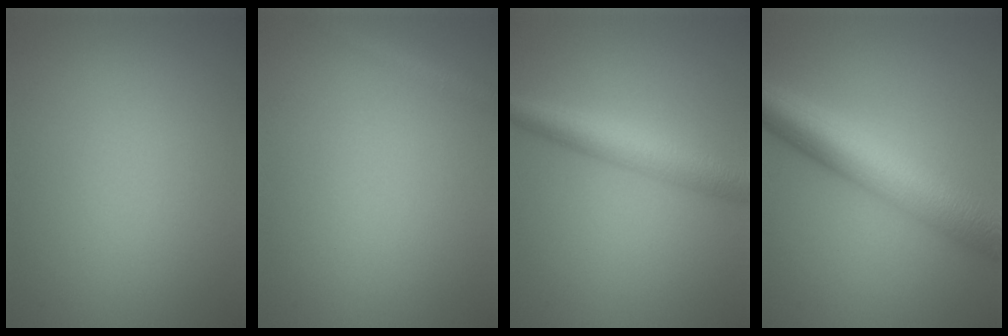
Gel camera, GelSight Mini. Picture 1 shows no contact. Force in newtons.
{"total": 1.4, "press": 1.4, "slide": 0.1}
{"total": 4.7, "press": 4.7, "slide": 0.1}
{"total": 9.2, "press": 9.2, "slide": 0.0}